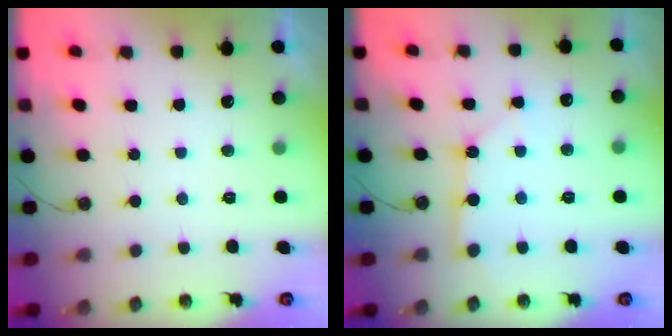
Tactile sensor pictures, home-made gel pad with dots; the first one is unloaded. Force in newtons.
{"total": 2.8, "press": 2.8, "slide": 0.2}